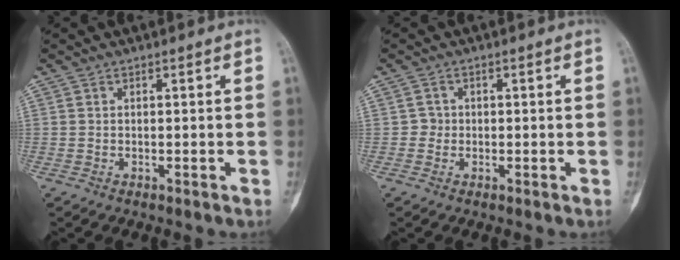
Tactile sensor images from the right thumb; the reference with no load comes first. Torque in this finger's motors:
{"motor_torque": [0.44, 0.04, 0.14, -0.05, 0.03]}